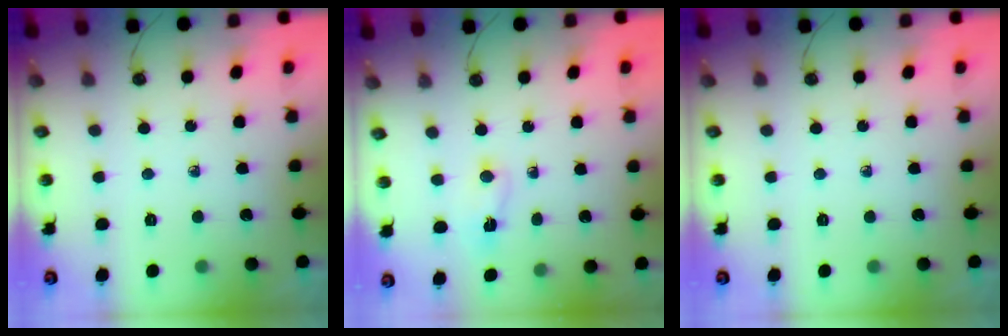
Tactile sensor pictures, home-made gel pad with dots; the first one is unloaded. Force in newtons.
{"total": 11.2, "press": 2.3, "slide": 11.0}
{"total": 0.0}